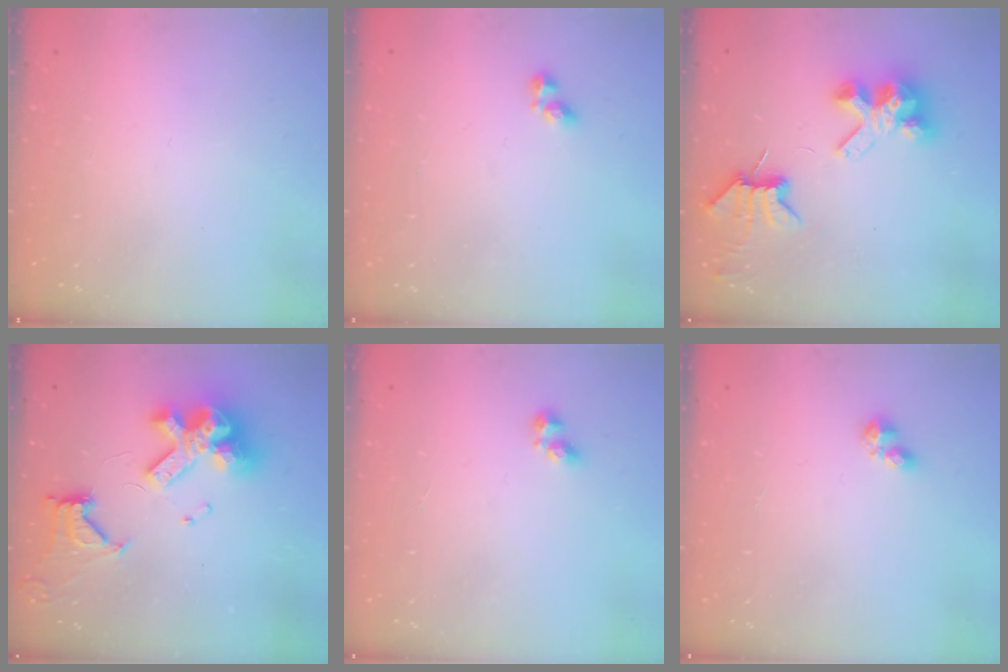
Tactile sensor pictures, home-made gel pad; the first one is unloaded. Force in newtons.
{"total": 3.0, "press": 2.9, "slide": 0.9}
{"total": 6.7, "press": 6.7, "slide": 0.7}
{"total": 16.2, "press": 16.1, "slide": 1.8}
{"total": 4.0, "press": 3.8, "slide": 1.3}
{"total": 2.7, "press": 2.6, "slide": 0.5}